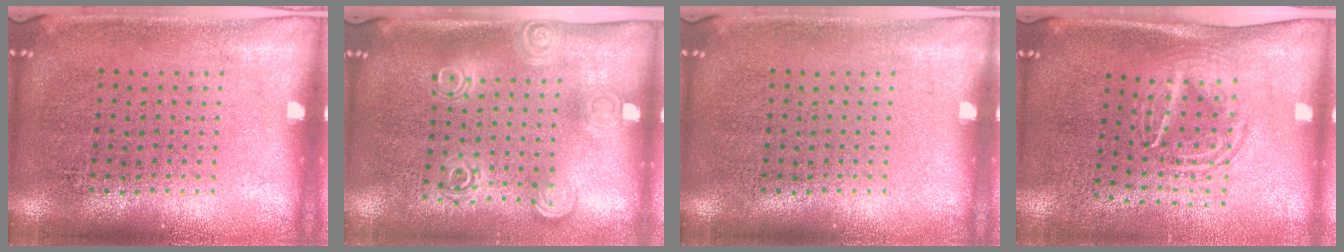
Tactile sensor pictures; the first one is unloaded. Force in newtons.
{"total": 1.9, "press": 1.4, "slide": 1.3}
{"total": 0.0}
{"total": 1.6, "press": 1.2, "slide": 1.1}